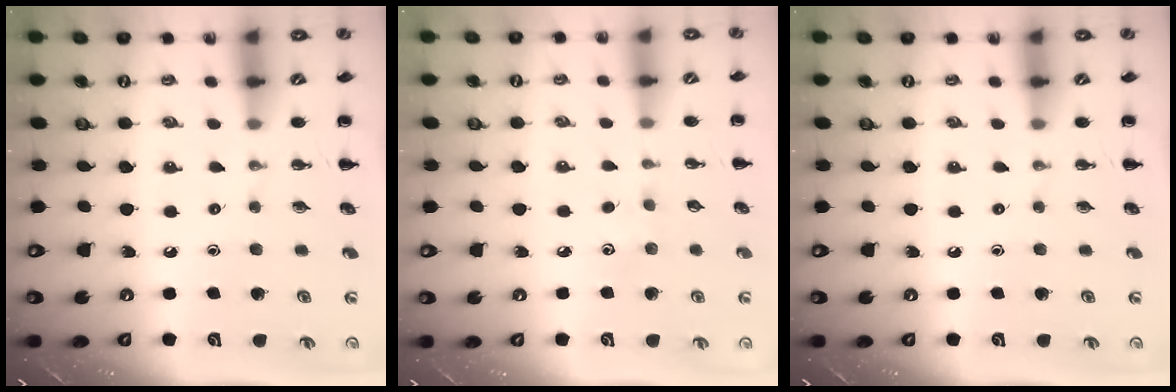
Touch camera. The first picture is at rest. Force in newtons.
{"total": 2.8, "press": 2.7, "slide": 0.7}
{"total": 0.0}